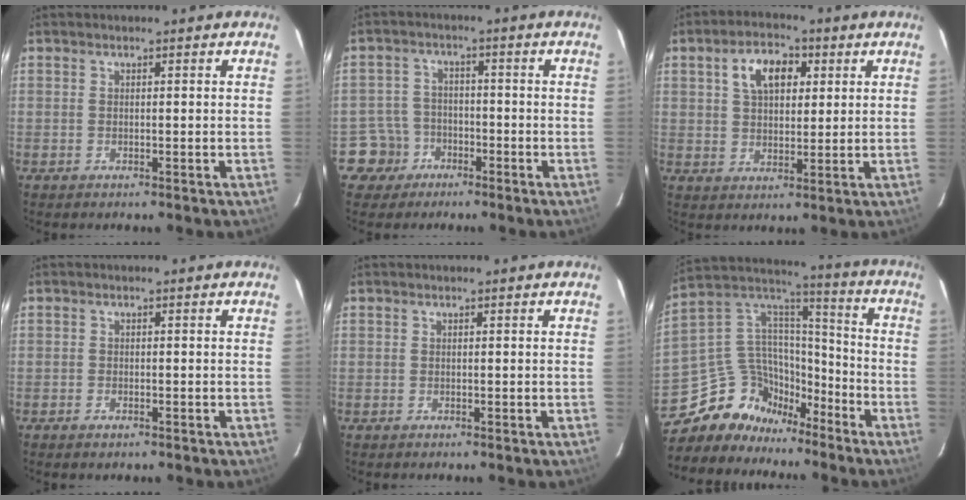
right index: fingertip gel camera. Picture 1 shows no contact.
{"total": 5.7, "force": [-3.1, 4.7, -0.4], "torque": [-0.006, 0.024, -0.057]}
{"total": 8.3, "force": [3.1, 5.0, 5.8], "torque": [-0.099, 0.026, 0.056]}
{"total": 1.2, "force": [-0.9, 0.7, 0.5], "torque": [-0.012, -0.002, -0.016]}
{"total": 0.0}
{"total": 15.2, "force": [-12.0, 8.5, 4.0], "torque": [-0.097, 0.052, -0.207]}